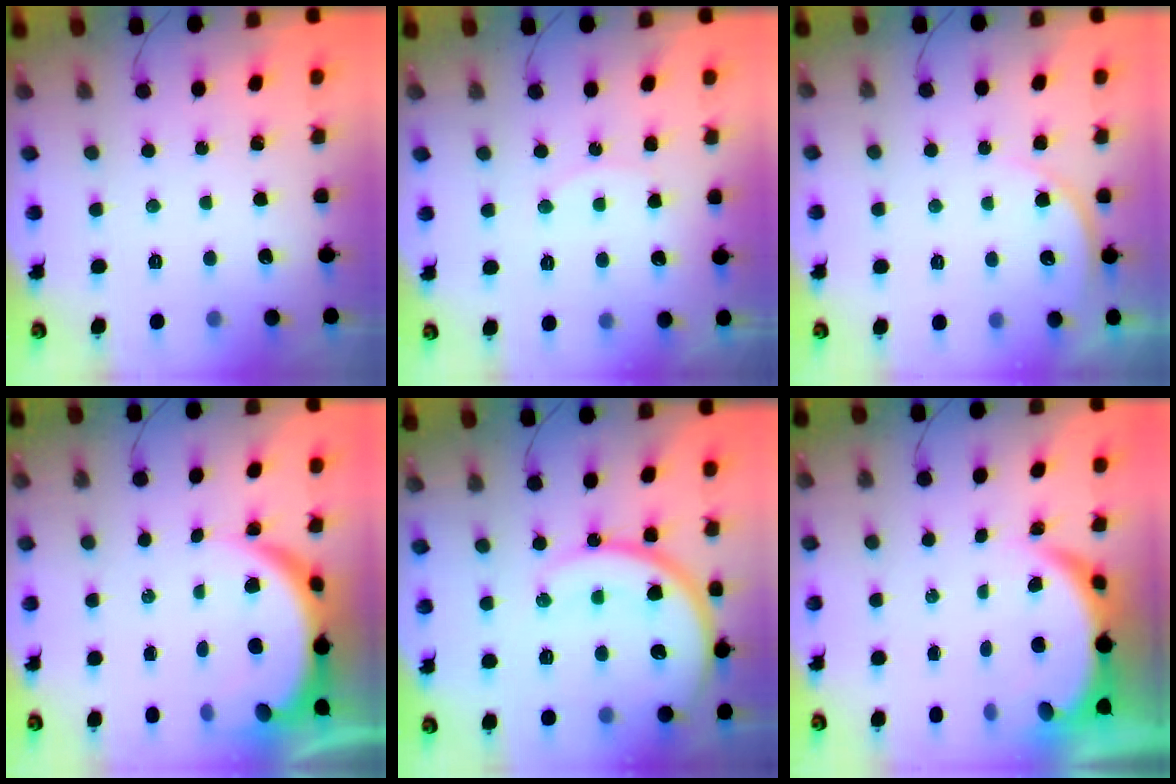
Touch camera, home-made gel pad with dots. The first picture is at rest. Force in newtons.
{"total": 6.3, "press": 6.3, "slide": 0.2}
{"total": 4.7, "press": 4.6, "slide": 0.6}
{"total": 8.3, "press": 8.2, "slide": 1.0}
{"total": 17.7, "press": 17.6, "slide": 1.7}
{"total": 5.7, "press": 5.6, "slide": 0.9}